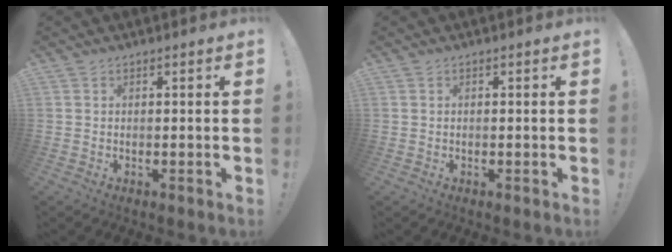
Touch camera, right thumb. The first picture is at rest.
{"total": 0.0}